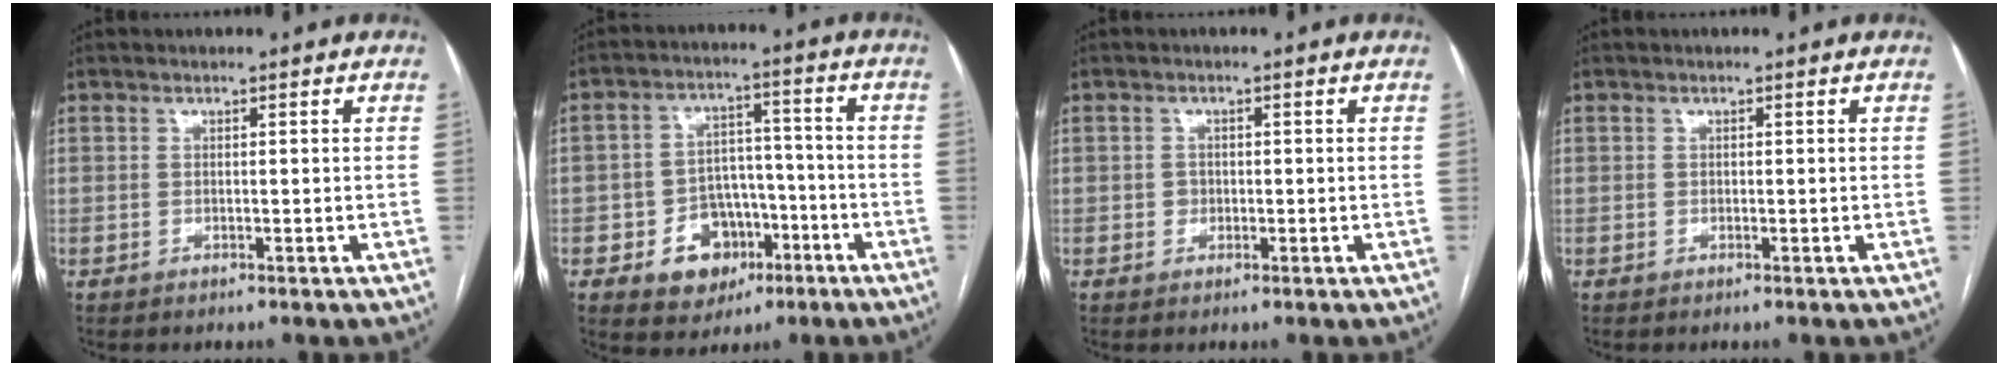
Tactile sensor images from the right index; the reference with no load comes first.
{"total": 9.4, "force": [-4.0, 7.3, 4.4], "torque": [-0.062, 0.024, -0.052]}
{"total": 1.3, "force": [-0.2, 1.2, 0.4], "torque": [-0.005, 0.004, -0.003]}
{"total": 0.0}